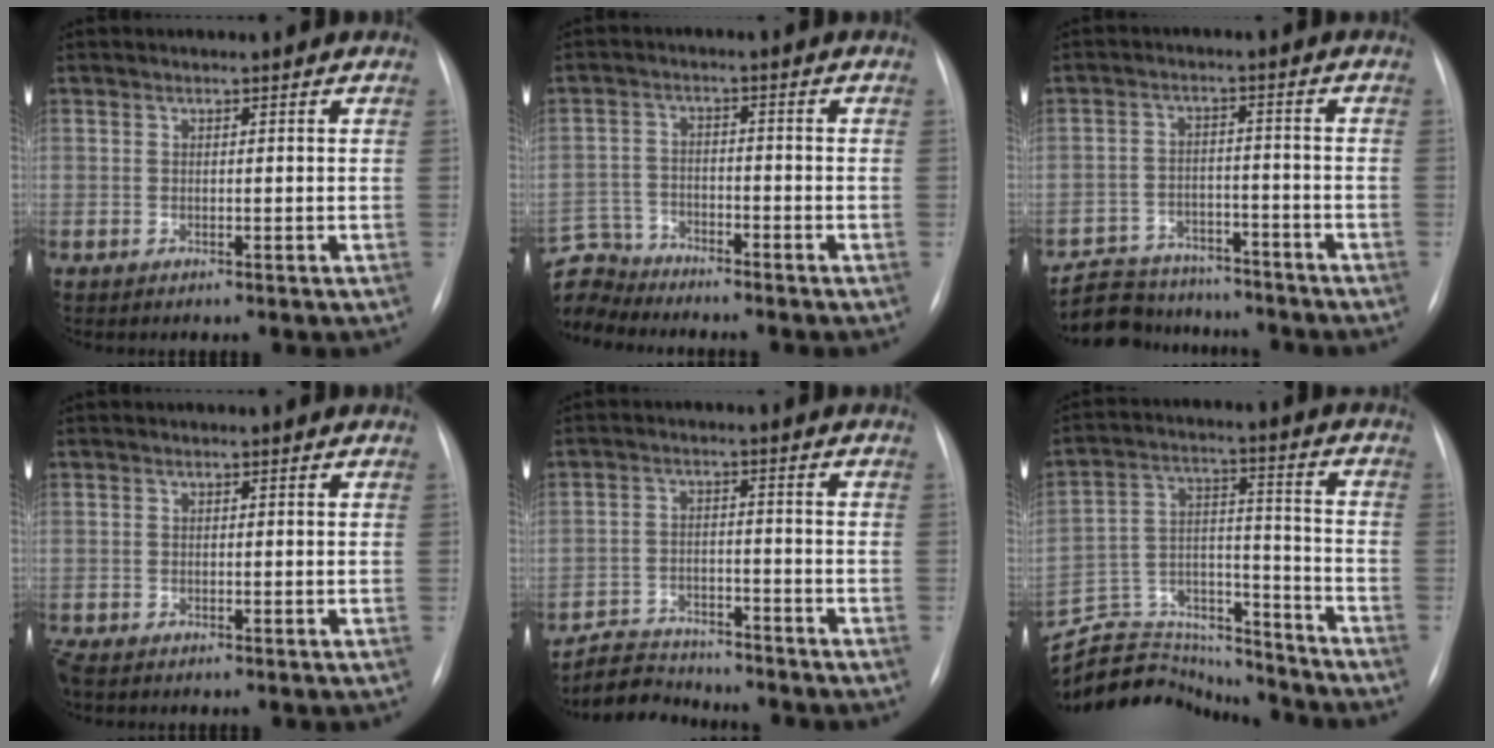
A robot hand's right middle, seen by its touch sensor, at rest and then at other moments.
{"total": 8.2, "force": [-7.9, 2.1, -0.3], "torque": [-0.006, 0.009, -0.154]}
{"total": 12.8, "force": [-11.4, 4.9, 2.7], "torque": [-0.053, 0.017, -0.165]}
{"total": 1.6, "force": [-1.3, 0.6, 0.8], "torque": [-0.018, -0.005, -0.020]}
{"total": 7.4, "force": [-7.0, 2.1, 0.3], "torque": [-0.010, 0.007, -0.120]}
{"total": 20.6, "force": [-19.8, 4.7, 3.2], "torque": [-0.081, 0.045, -0.300]}